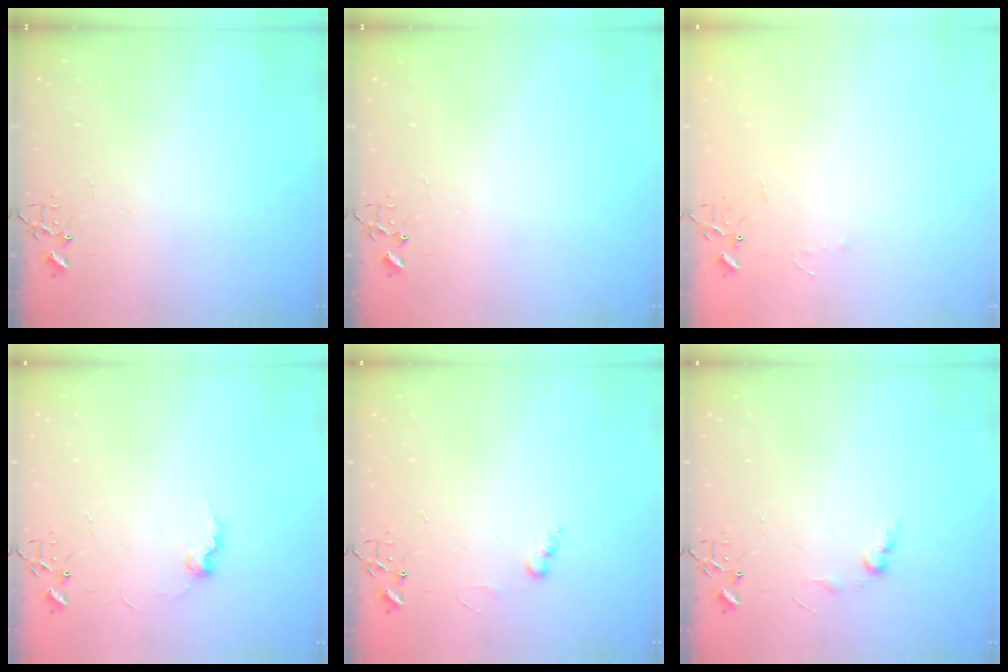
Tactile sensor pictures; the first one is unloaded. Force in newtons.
{"total": 0.0}
{"total": 3.4, "press": 3.4, "slide": 0.5}
{"total": 6.8, "press": 6.8, "slide": 0.3}
{"total": 5.2, "press": 5.1, "slide": 0.6}
{"total": 7.3, "press": 7.3, "slide": 0.6}